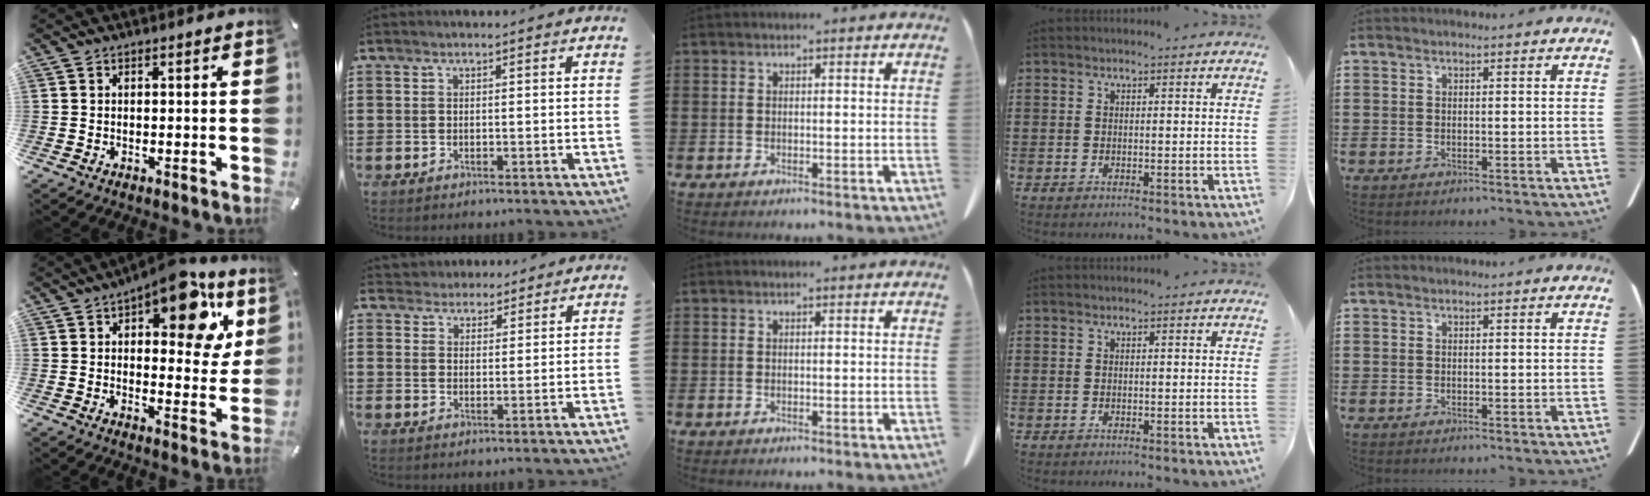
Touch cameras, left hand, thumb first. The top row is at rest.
{"thumb": {"total": 15.2, "force": [8.0, 7.0, 10.9], "torque": [-0.135, -0.044, 0.129]}, "index": {"total": 3.4, "force": [3.0, 1.4, -0.5], "torque": [-0.004, -0.002, 0.057]}}